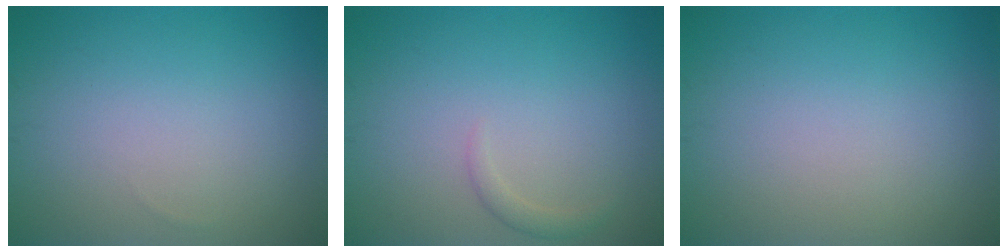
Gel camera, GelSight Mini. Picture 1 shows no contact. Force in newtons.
{"total": 1.0, "press": 0.9, "slide": 0.1}
{"total": 0.0}